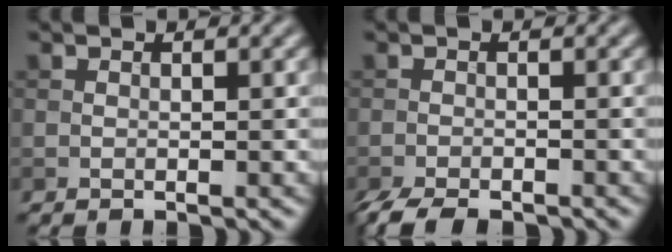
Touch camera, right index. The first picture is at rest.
{"total": 4.1, "force": [-3.4, 1.1, 2.1], "torque": [-0.035, -0.010, -0.065]}